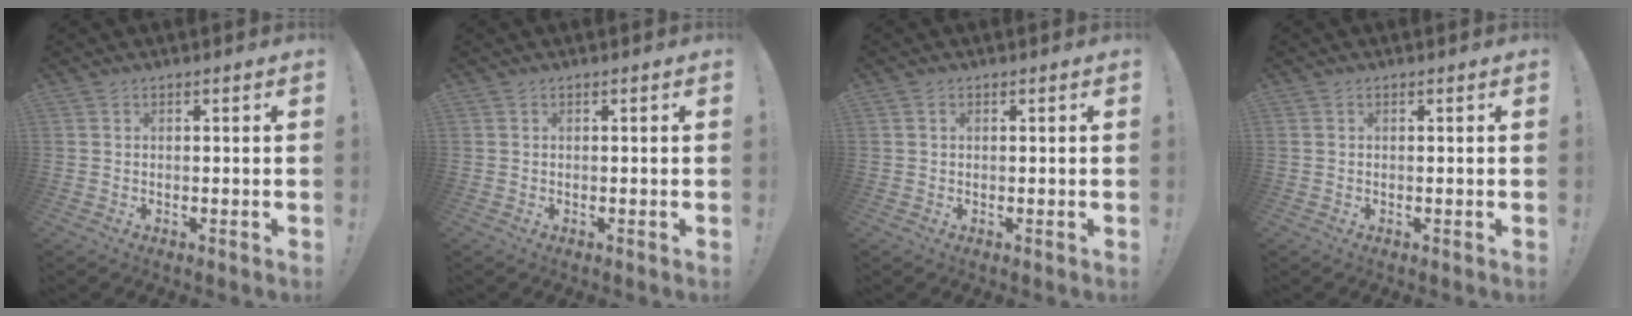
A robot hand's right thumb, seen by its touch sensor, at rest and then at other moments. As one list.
[{"total": 0.0}, {"total": 0.6, "force": [0.3, 0.4, 0.3], "torque": [-0.008, 0.003, 0.006]}, {"total": 0.0}]